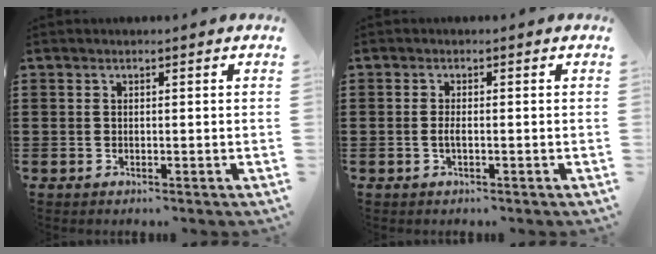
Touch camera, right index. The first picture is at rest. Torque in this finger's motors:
{"motor_torque": [0.98, 1.16, 0.03, 0.04]}